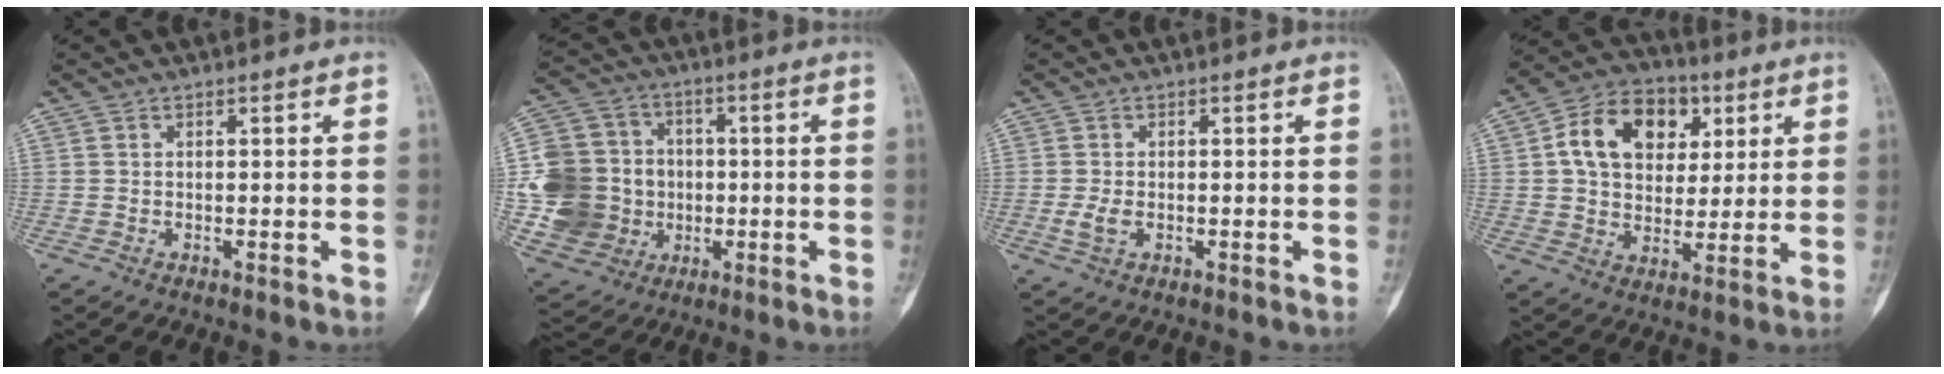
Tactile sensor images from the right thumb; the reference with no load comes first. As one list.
[{"total": 16.3, "force": [-1.7, 14.8, 6.8], "torque": [-0.118, 0.021, -0.020]}, {"total": 2.4, "force": [-0.5, 1.4, 1.9], "torque": [-0.048, -0.001, -0.011]}, {"total": 15.5, "force": [4.5, 11.3, 9.6], "torque": [-0.130, 0.003, 0.070]}]